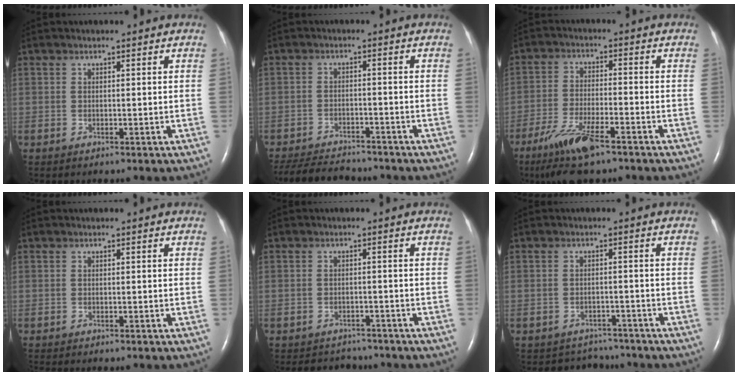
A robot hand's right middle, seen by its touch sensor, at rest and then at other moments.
{"total": 9.8, "force": [-9.1, 2.0, 2.9], "torque": [-0.054, -0.009, -0.136]}
{"total": 9.7, "force": [-6.4, 1.7, 7.0], "torque": [-0.148, -0.023, -0.114]}
{"total": 1.4, "force": [-1.3, 0.0, 0.6], "torque": [-0.009, -0.002, -0.016]}
{"total": 4.8, "force": [-4.4, 1.8, 0.0], "torque": [-0.004, 0.003, -0.058]}
{"total": 4.9, "force": [-4.5, 1.9, -0.8], "torque": [0.006, 0.017, -0.060]}